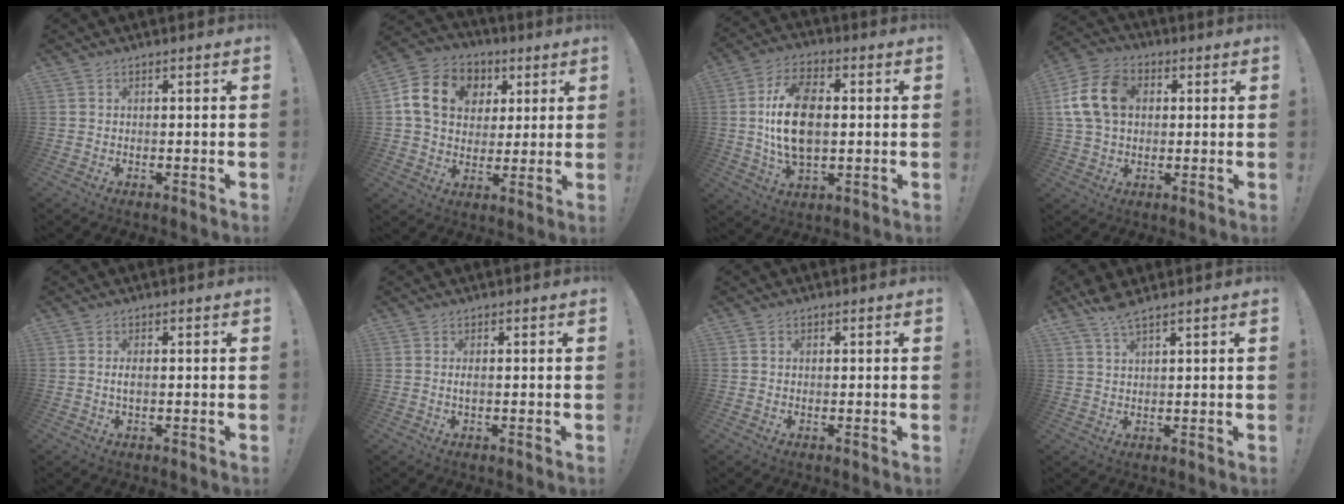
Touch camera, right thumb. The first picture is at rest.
{"total": 15.7, "force": [4.7, 12.4, 8.4], "torque": [-0.122, -0.002, 0.094]}
{"total": 15.8, "force": [0.8, 9.4, 12.7], "torque": [-0.235, -0.001, 0.010]}
{"total": 15.0, "force": [2.9, 11.3, 9.4], "torque": [-0.165, 0.003, 0.058]}
{"total": 1.8, "force": [-0.1, 0.6, 1.7], "torque": [-0.033, 0.000, -0.003]}
{"total": 1.1, "force": [-0.2, 0.3, 1.0], "torque": [-0.019, 0.001, -0.004]}
{"total": 0.7, "force": [0.0, 0.7, 0.2], "torque": [-0.003, 0.002, 0.001]}
{"total": 5.0, "force": [4.0, 0.8, 2.8], "torque": [-0.061, -0.015, 0.074]}